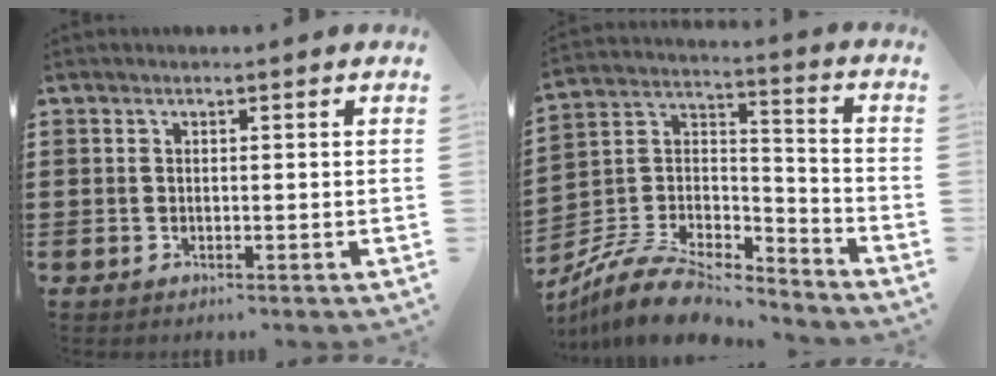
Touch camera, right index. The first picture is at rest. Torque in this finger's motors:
{"motor_torque": [-0.83, 0.94, -0.34, -0.21]}